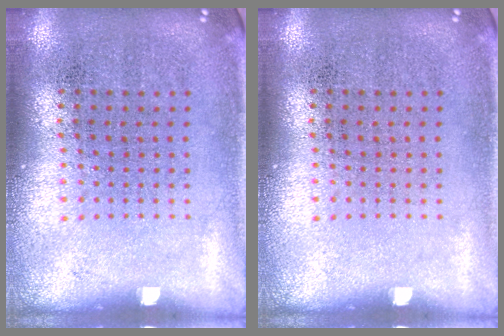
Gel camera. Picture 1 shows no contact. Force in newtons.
{"total": 0.0}